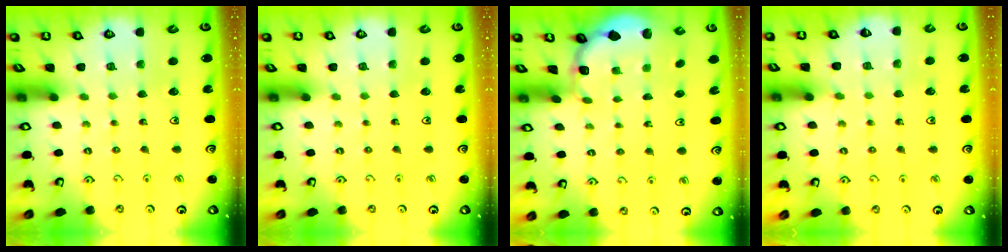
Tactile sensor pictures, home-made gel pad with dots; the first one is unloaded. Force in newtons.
{"total": 0.0}
{"total": 1.8, "press": 1.7, "slide": 0.7}
{"total": 5.2, "press": 5.1, "slide": 0.6}